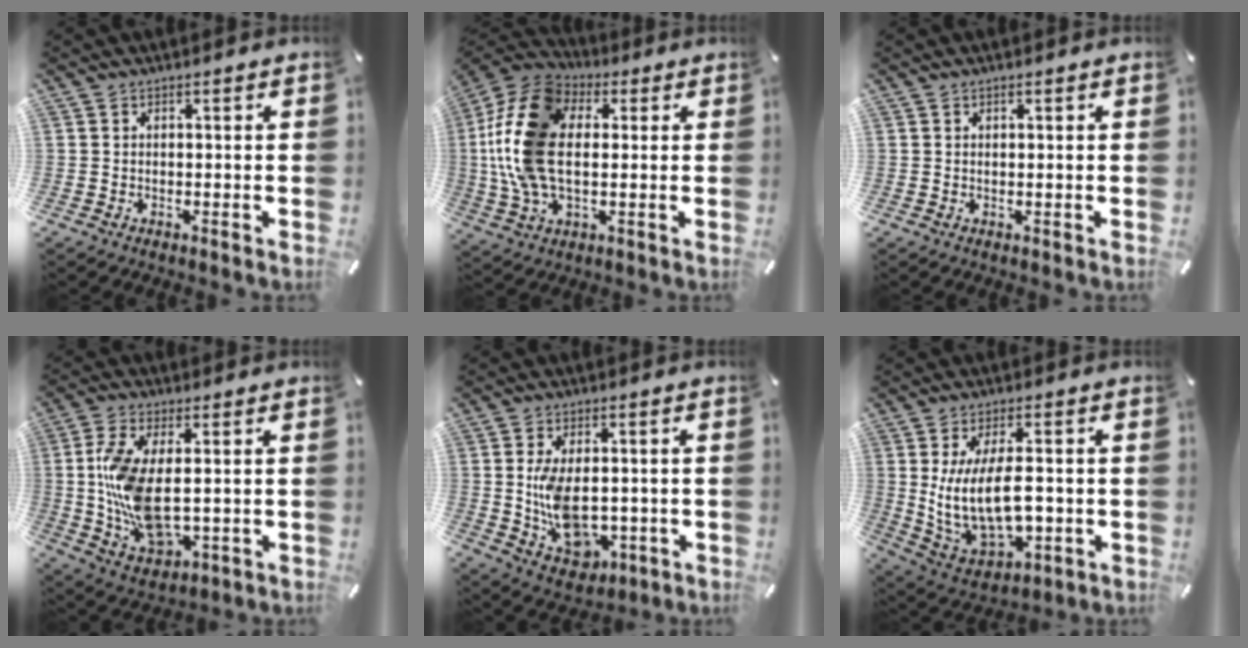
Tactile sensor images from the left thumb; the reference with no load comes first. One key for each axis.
{"total": 17.0, "fx": 1.4, "fy": 11.1, "fz": 12.8, "tx": -0.297, "ty": 0.007, "tz": 0.024}
{"total": 0.5, "fx": 0.2, "fy": 0.0, "fz": 0.5, "tx": -0.008, "ty": -0.001, "tz": 0.004}
{"total": 13.0, "fx": 0.2, "fy": 6.6, "fz": 11.2, "tx": -0.254, "ty": -0.011, "tz": 0.005}
{"total": 11.4, "fx": -0.7, "fy": 7.4, "fz": 8.6, "tx": -0.164, "ty": -0.001, "tz": -0.010}
{"total": 15.1, "fx": 0.6, "fy": 7.9, "fz": 12.8, "tx": -0.257, "ty": -0.011, "tz": 0.011}